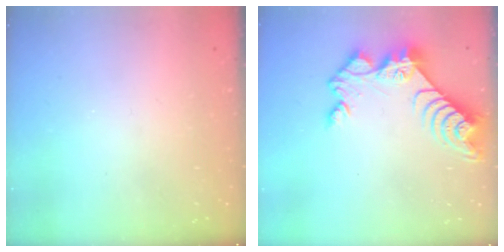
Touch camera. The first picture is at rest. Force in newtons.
{"total": 10.1, "press": 10.0, "slide": 1.0}